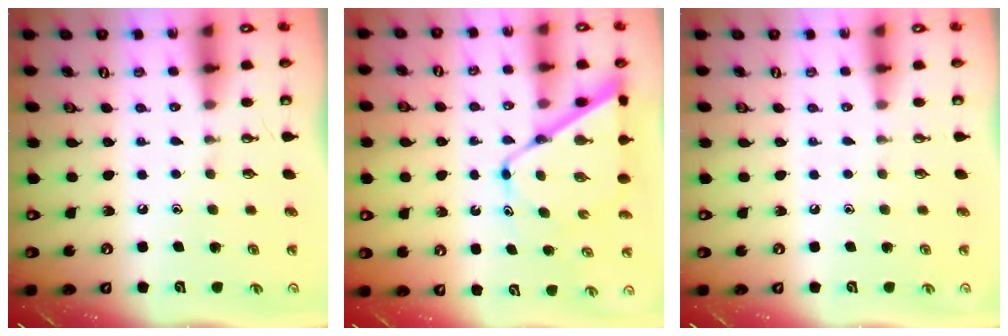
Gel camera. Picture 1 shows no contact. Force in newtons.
{"total": 11.7, "press": 11.6, "slide": 0.9}
{"total": 0.0}